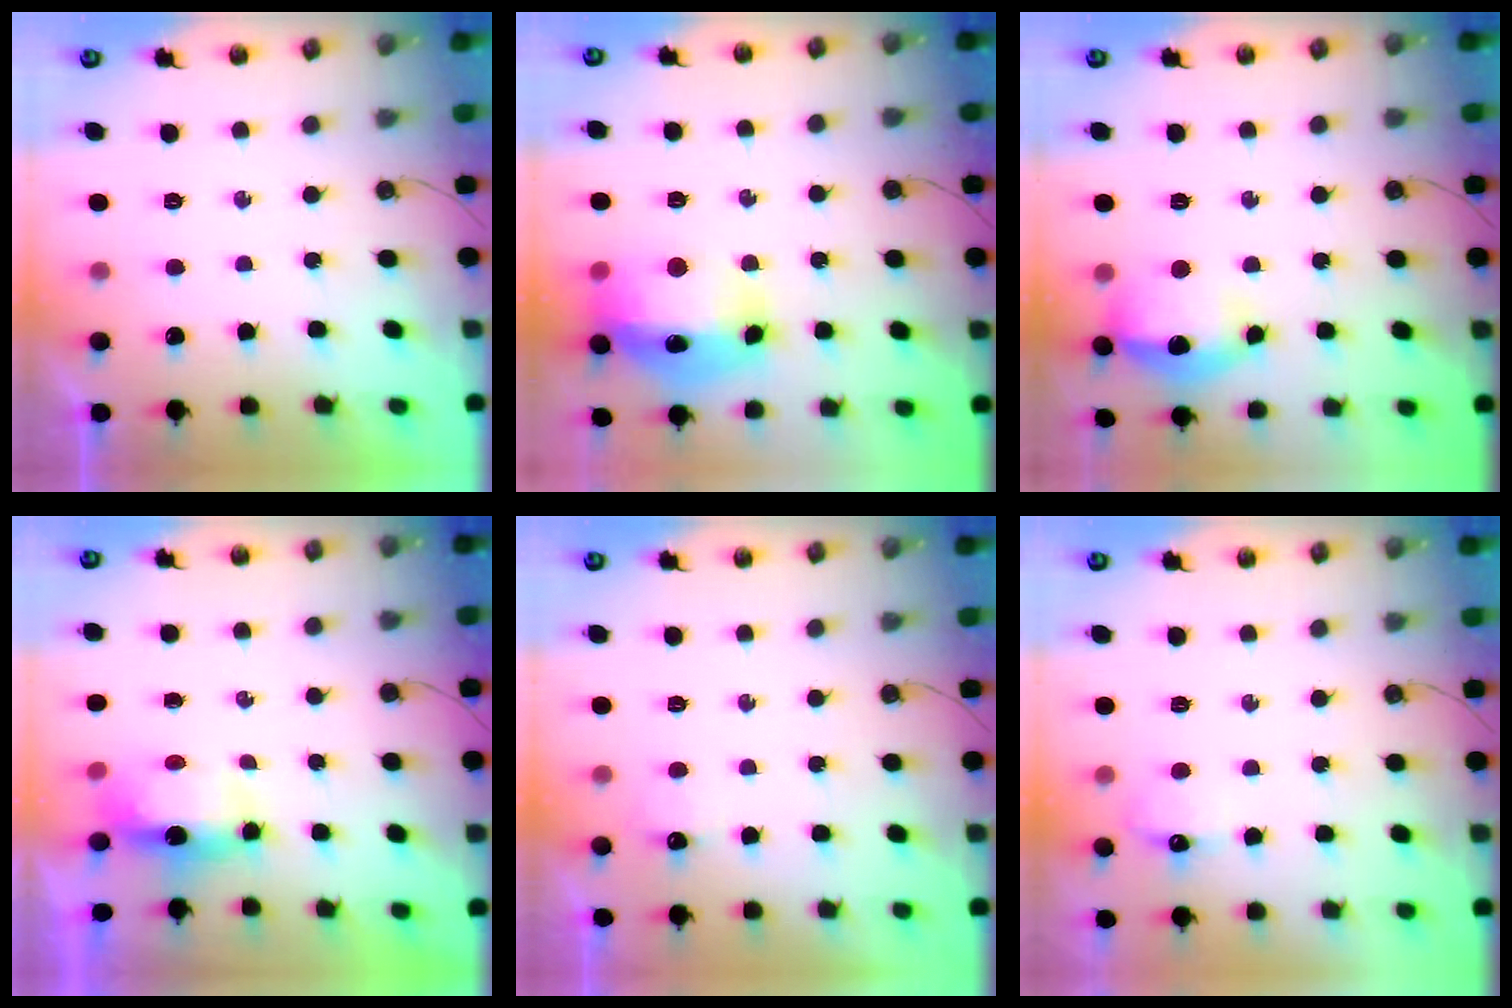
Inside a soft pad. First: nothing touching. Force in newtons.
{"total": 17.7, "press": 17.7, "slide": 1.5}
{"total": 14.2, "press": 14.1, "slide": 1.7}
{"total": 10.4, "press": 7.2, "slide": 7.5}
{"total": 4.1, "press": 4.0, "slide": 1.0}
{"total": 6.2, "press": 6.1, "slide": 0.9}